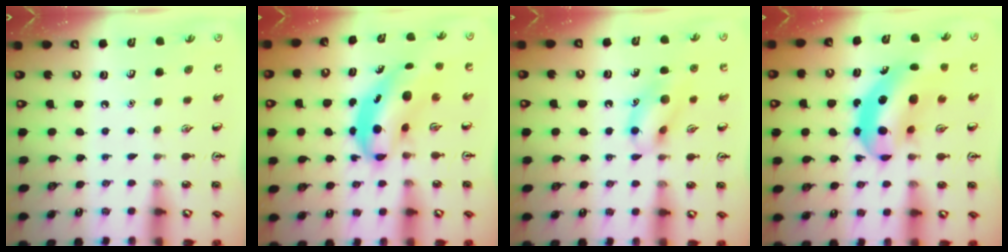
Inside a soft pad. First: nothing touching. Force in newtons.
{"total": 6.3, "press": 6.1, "slide": 1.6}
{"total": 12.1, "press": 12.1, "slide": 0.8}
{"total": 12.3, "press": 11.6, "slide": 3.9}